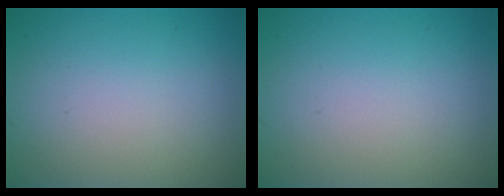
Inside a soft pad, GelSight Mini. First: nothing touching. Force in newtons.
{"total": 0.0}